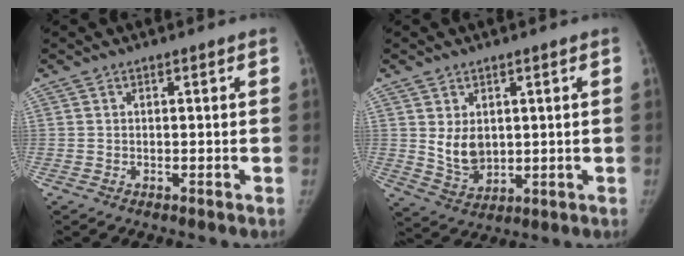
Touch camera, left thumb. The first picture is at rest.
{"total": 6.5, "force": [1.3, 4.7, 4.3], "torque": [-0.057, -0.020, 0.042]}